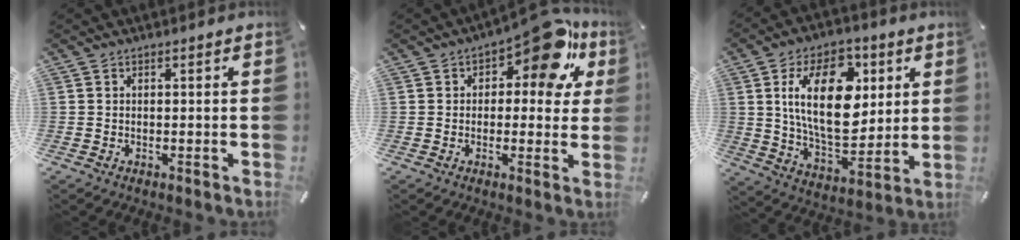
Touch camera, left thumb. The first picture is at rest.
{"total": 15.8, "force": [8.5, 7.2, 11.2], "torque": [-0.142, -0.050, 0.140]}
{"total": 20.5, "force": [5.8, 12.0, 15.5], "torque": [-0.287, -0.003, 0.094]}